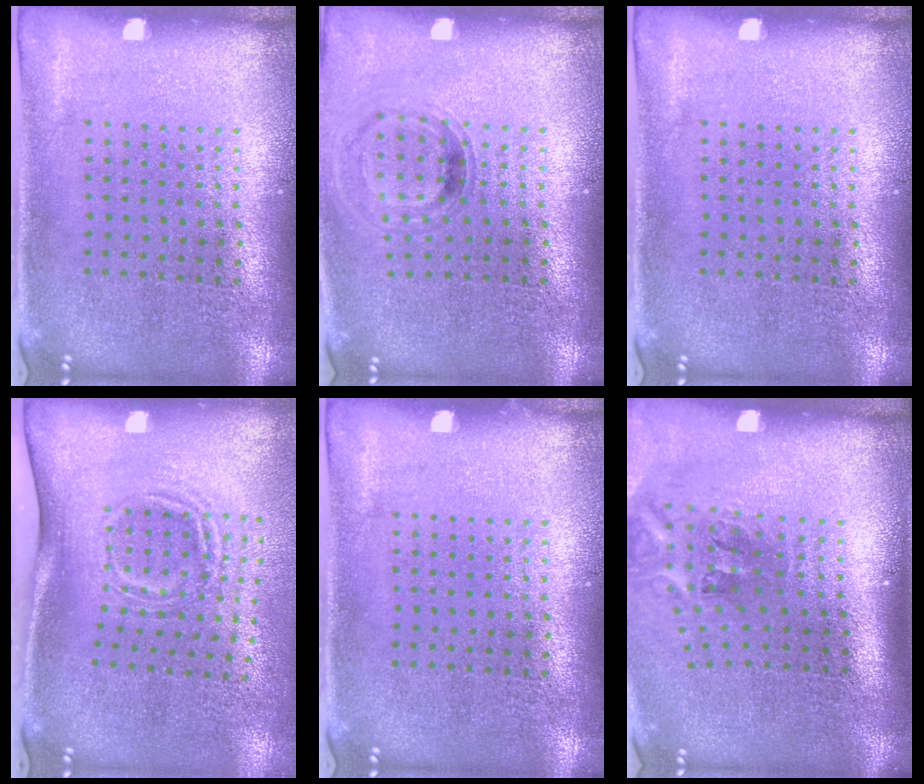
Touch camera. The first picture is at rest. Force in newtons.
{"total": 0.8, "press": 0.7, "slide": 0.2}
{"total": 0.0}
{"total": 1.8, "press": 1.2, "slide": 1.4}
{"total": 0.0}
{"total": 2.3, "press": 1.4, "slide": 1.9}